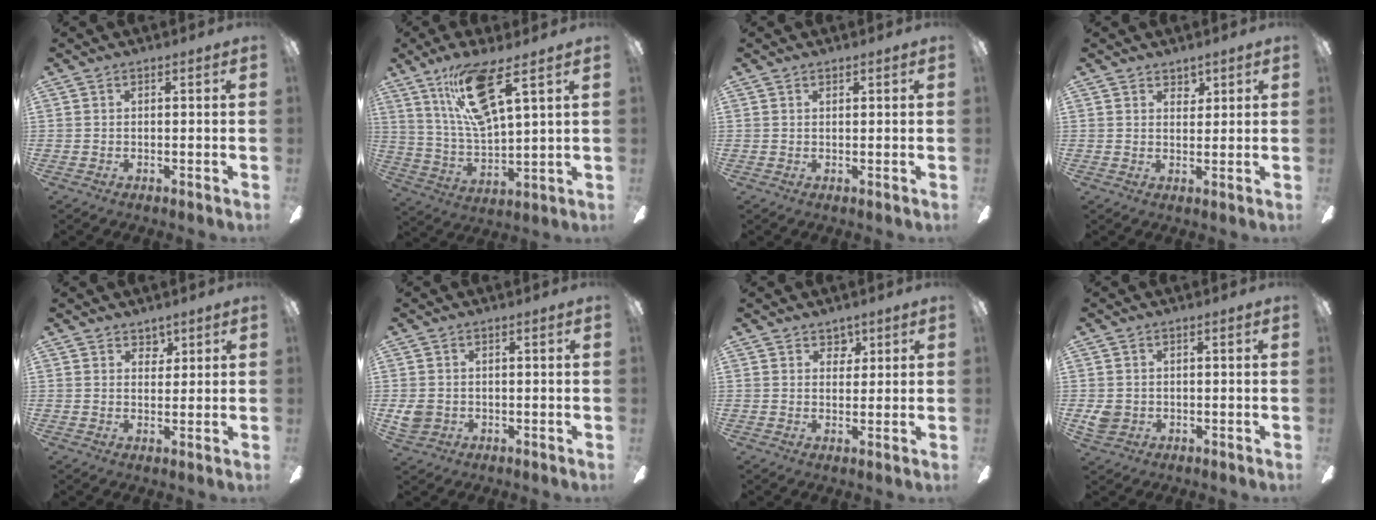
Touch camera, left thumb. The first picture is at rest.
{"total": 15.5, "force": [9.6, 3.9, 11.5], "torque": [-0.224, -0.026, 0.161]}
{"total": 0.8, "force": [0.7, 0.3, 0.4], "torque": [-0.009, 0.001, 0.012]}
{"total": 2.8, "force": [2.4, 1.4, 0.5], "torque": [0.003, -0.011, 0.041]}
{"total": 3.2, "force": [2.5, 1.9, 0.7], "torque": [0.006, -0.014, 0.043]}
{"total": 3.6, "force": [0.0, 3.1, 1.8], "torque": [-0.031, 0.001, 0.000]}
{"total": 3.4, "force": [2.5, 2.2, 0.9], "torque": [0.000, -0.008, 0.041]}
{"total": 3.3, "force": [-0.1, 2.9, 1.6], "torque": [-0.028, 0.000, -0.003]}